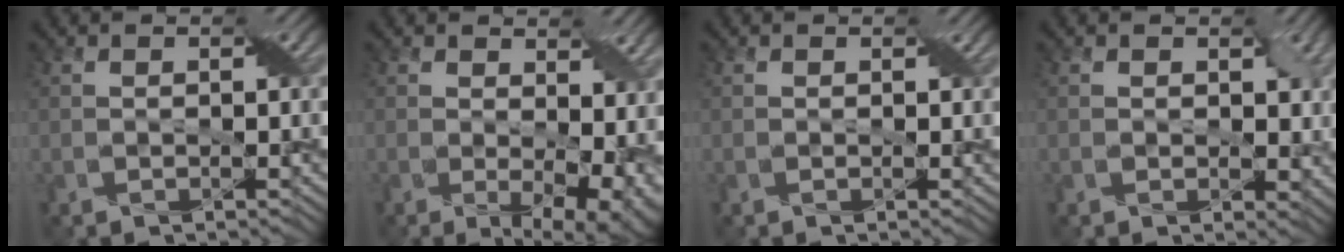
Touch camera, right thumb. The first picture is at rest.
{"total": 8.7, "force": [0.4, 5.1, 7.1], "torque": [-0.096, -0.029, 0.029]}
{"total": 0.6, "force": [0.2, 0.4, 0.4], "torque": [-0.005, 0.001, 0.002]}
{"total": 2.8, "force": [0.8, 2.0, 1.8], "torque": [-0.031, -0.007, 0.014]}